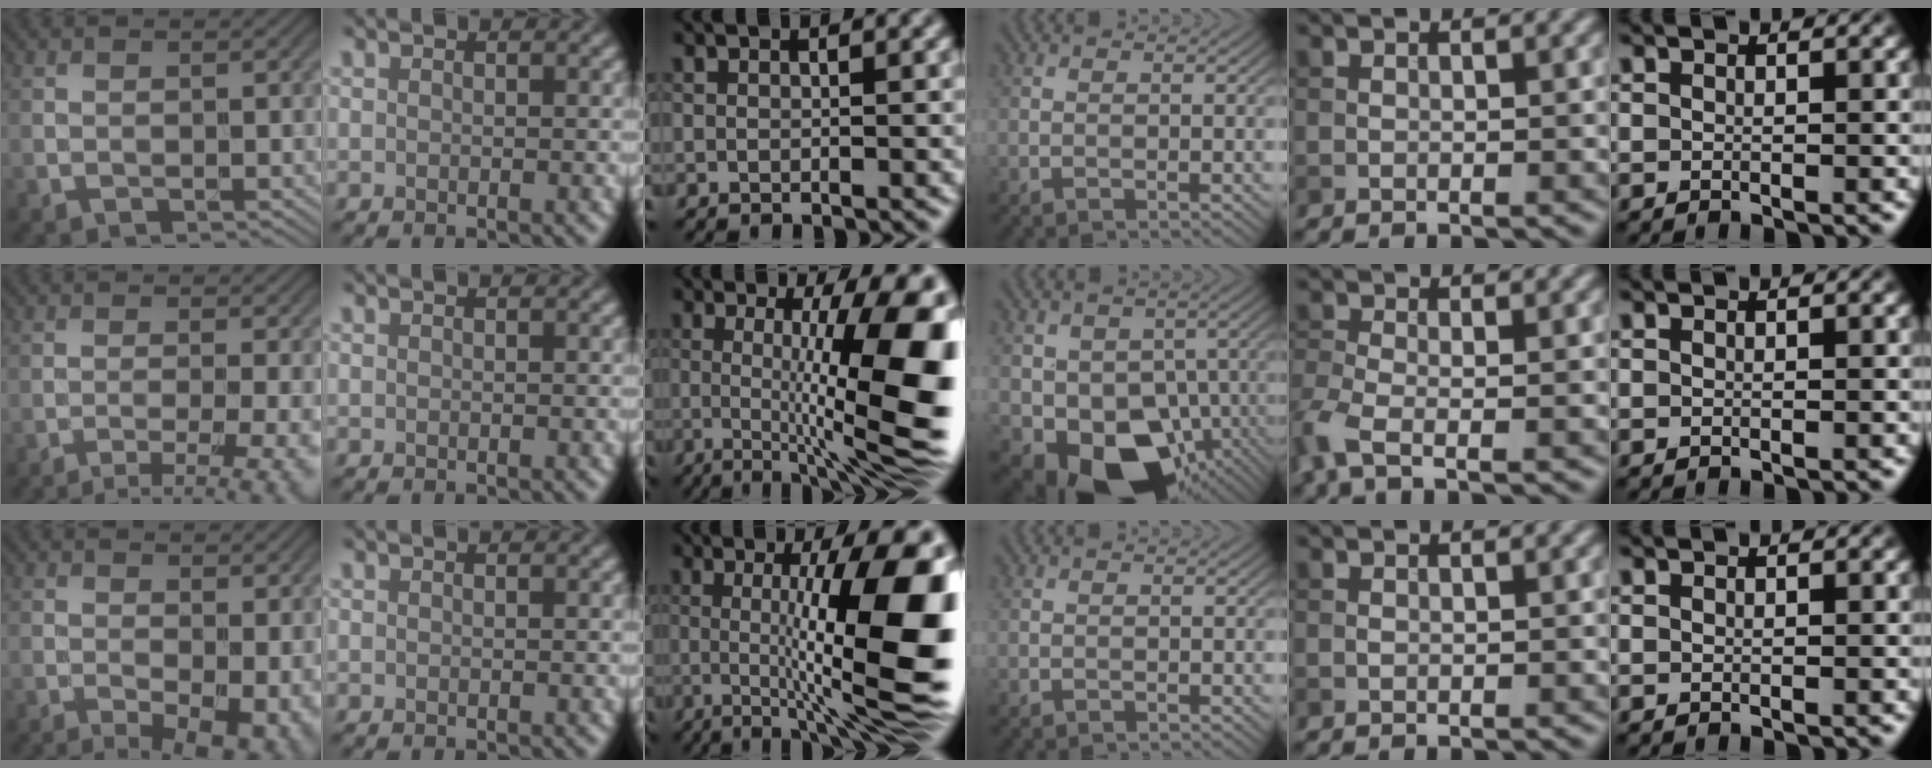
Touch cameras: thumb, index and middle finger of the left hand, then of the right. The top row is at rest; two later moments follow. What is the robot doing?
{"motion": "unscrew", "object": "dispenser bottle"}